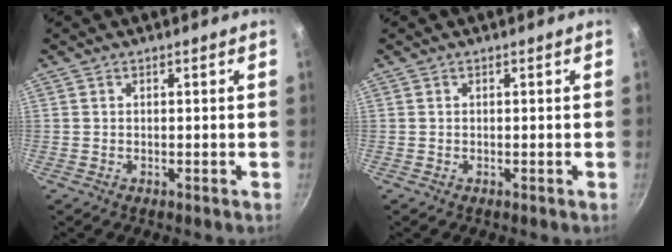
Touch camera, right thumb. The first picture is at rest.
{"total": 0.0}